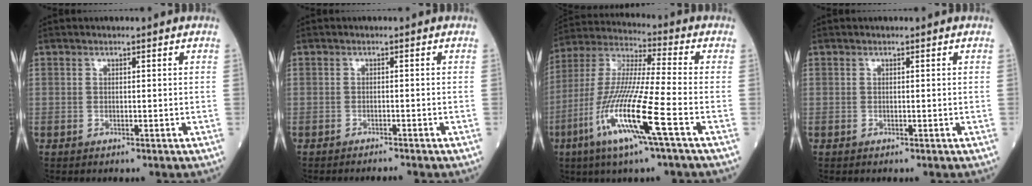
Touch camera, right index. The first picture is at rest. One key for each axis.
{"total": 1.4, "fx": -1.3, "fy": -0.4, "fz": 0.1, "tx": -0.007, "ty": -0.004, "tz": -0.020}
{"total": 16.2, "fx": -6.5, "fy": -0.5, "fz": 14.8, "tx": -0.312, "ty": -0.022, "tz": -0.129}
{"total": 0.0}